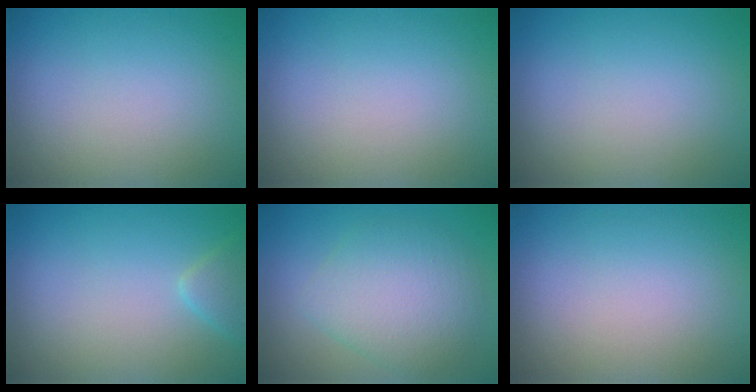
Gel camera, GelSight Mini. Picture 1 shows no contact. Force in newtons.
{"total": 0.0}
{"total": 0.0}
{"total": 1.8, "press": 1.8, "slide": 0.1}
{"total": 5.2, "press": 5.2, "slide": 0.1}
{"total": 0.0}